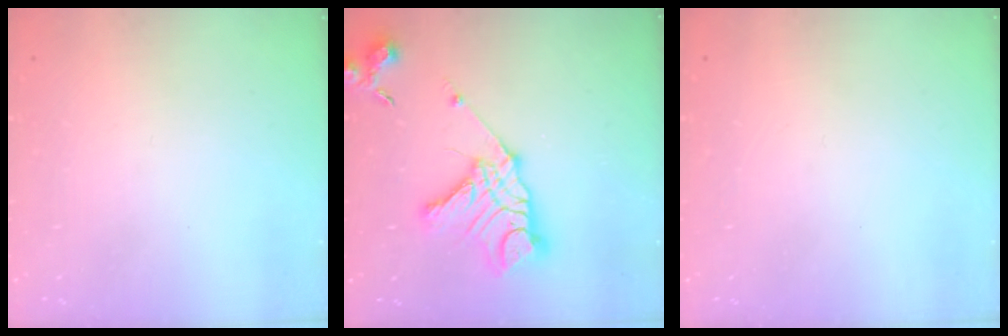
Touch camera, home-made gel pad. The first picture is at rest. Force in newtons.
{"total": 18.7, "press": 18.6, "slide": 1.5}
{"total": 0.0}